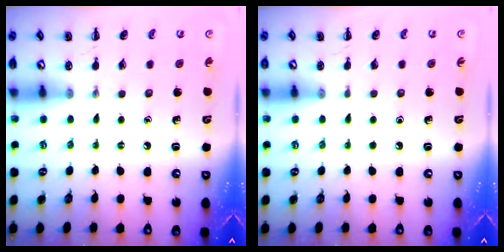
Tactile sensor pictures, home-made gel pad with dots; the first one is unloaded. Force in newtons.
{"total": 0.0}